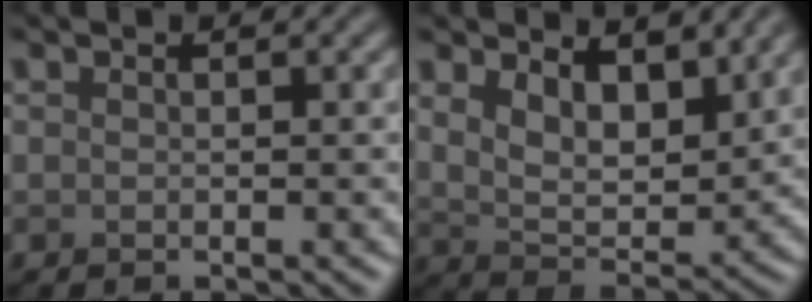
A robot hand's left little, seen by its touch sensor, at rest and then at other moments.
{"total": 5.9, "force": [3.2, 3.0, 3.9], "torque": [-0.079, -0.014, 0.050]}